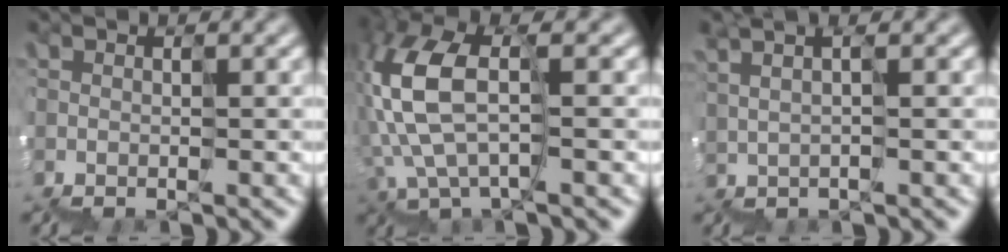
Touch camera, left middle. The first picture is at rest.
{"total": 5.1, "force": [1.2, 1.9, 4.5], "torque": [-0.132, 0.029, 0.023]}
{"total": 2.0, "force": [1.3, 0.3, 1.5], "torque": [0.001, 0.023, 0.023]}